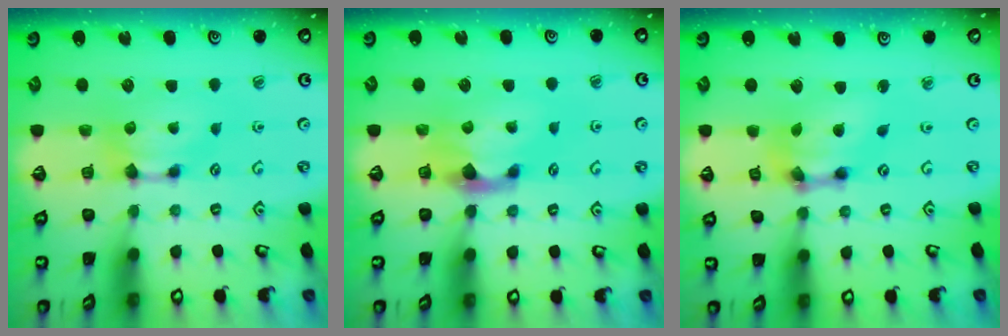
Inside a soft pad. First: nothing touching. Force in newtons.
{"total": 2.1, "press": 1.7, "slide": 1.2}
{"total": 6.4, "press": 6.0, "slide": 2.0}